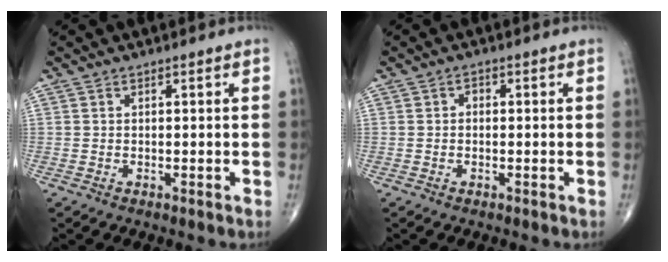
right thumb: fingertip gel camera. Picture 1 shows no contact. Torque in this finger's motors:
{"motor_torque": [-0.06, -0.26, 0.13, -0.03, 0.06]}